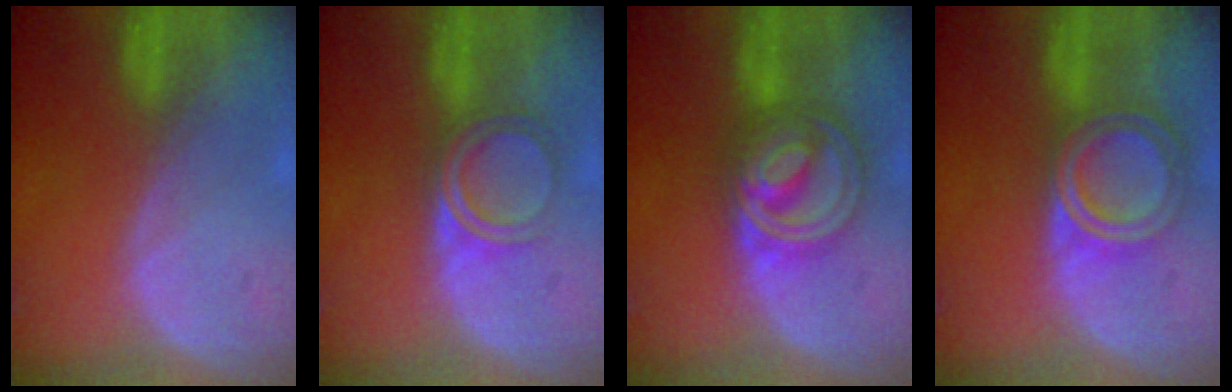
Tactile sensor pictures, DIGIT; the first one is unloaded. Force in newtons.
{"total": 4.7, "press": 4.2, "slide": 2.1}
{"total": 8.0, "press": 8.0, "slide": 0.5}
{"total": 6.9, "press": 6.2, "slide": 3.1}